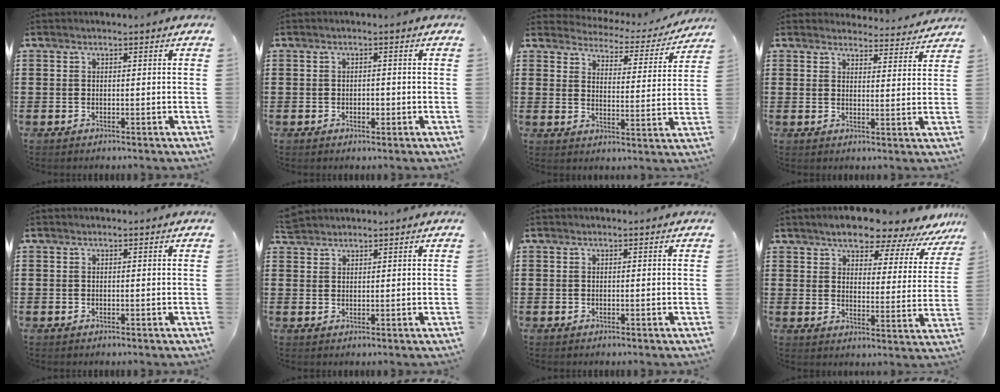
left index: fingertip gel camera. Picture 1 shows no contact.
{"total": 1.4, "force": [-0.4, 0.8, 1.0], "torque": [-0.021, 0.001, -0.008]}
{"total": 3.3, "force": [3.3, 0.3, 0.2], "torque": [-0.020, -0.034, 0.048]}
{"total": 3.8, "force": [3.7, 0.6, 0.5], "torque": [-0.014, -0.021, 0.066]}
{"total": 0.0}
{"total": 2.1, "force": [2.1, 0.4, 0.2], "torque": [-0.010, 0.001, 0.042]}
{"total": 0.0}
{"total": 7.2, "force": [6.6, 1.5, 2.7], "torque": [-0.066, -0.034, 0.113]}